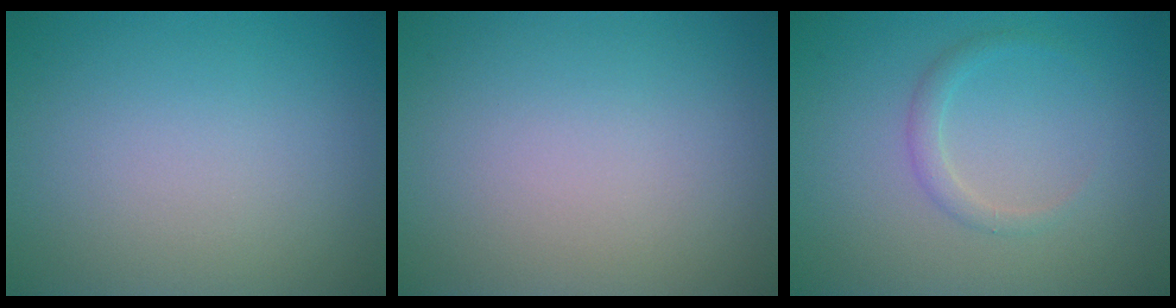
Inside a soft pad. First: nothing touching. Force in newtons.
{"total": 0.0}
{"total": 1.3, "press": 1.3, "slide": 0.0}